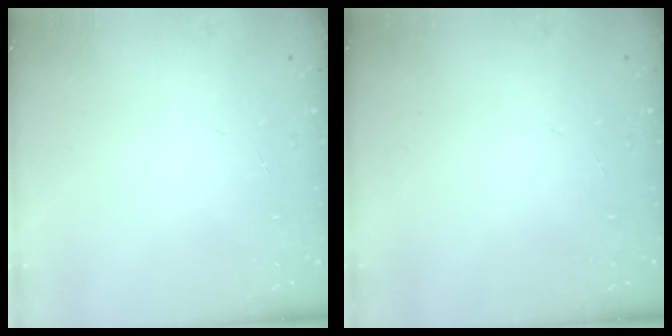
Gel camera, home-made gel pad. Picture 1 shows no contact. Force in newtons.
{"total": 0.0}